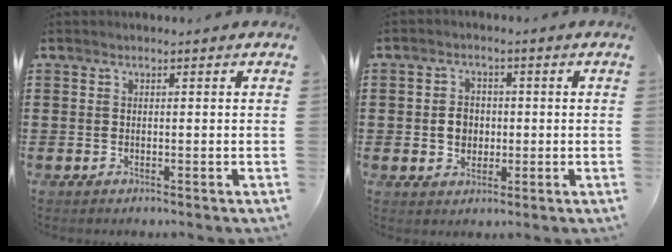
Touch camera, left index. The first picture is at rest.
{"total": 3.8, "force": [-0.3, 3.1, 2.1], "torque": [-0.042, 0.005, -0.011]}